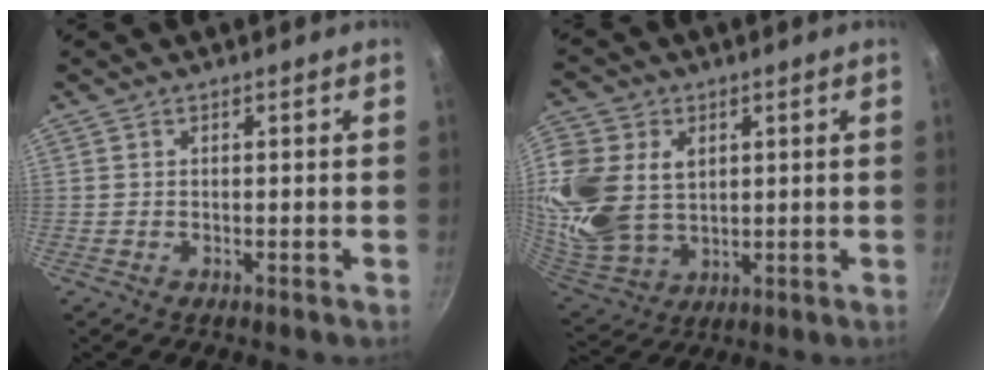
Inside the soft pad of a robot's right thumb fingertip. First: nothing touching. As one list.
[{"total": 19.5, "force": [3.8, 14.4, 12.6], "torque": [-0.281, -0.016, 0.084]}]